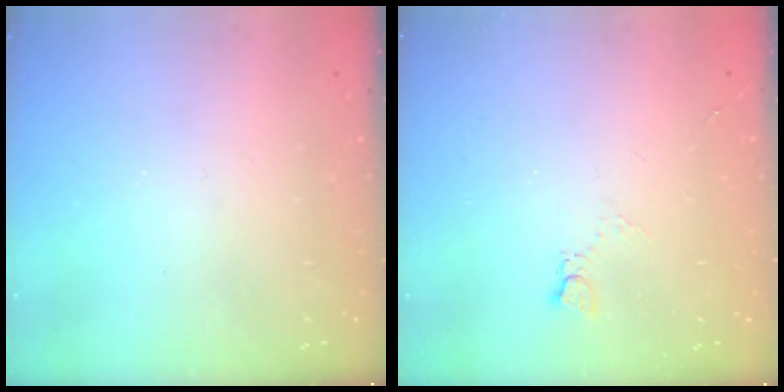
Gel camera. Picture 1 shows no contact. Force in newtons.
{"total": 2.5, "press": 2.5, "slide": 0.4}